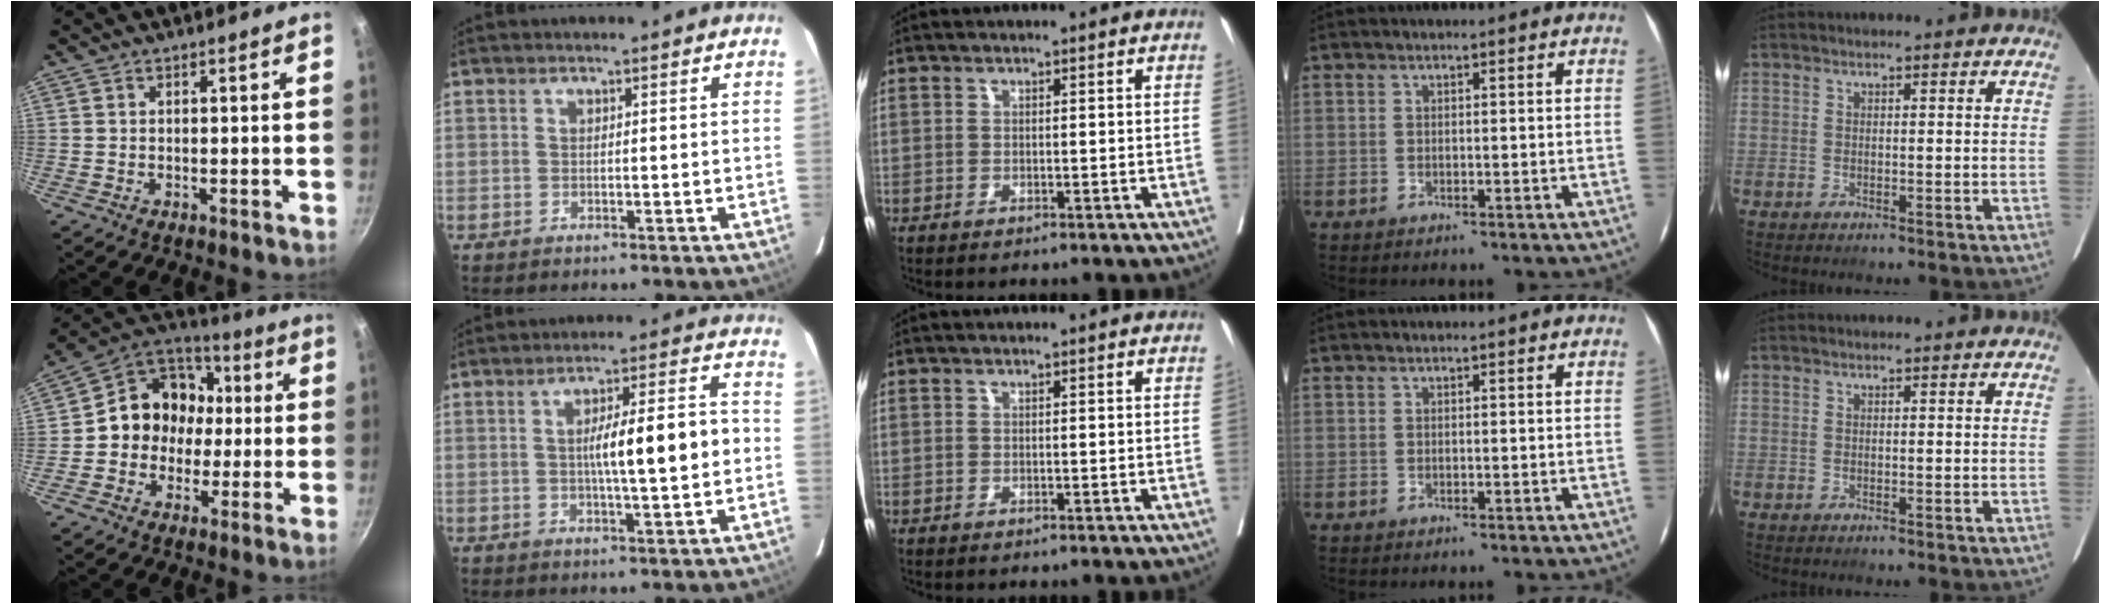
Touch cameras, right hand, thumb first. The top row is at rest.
{"thumb": {"total": 14.6, "force": [-0.5, 12.5, 7.5], "torque": [-0.073, 0.038, -0.019]}, "index": {"total": 9.7, "force": [-0.4, 0.8, 9.7], "torque": [-0.148, 0.019, -0.008]}}